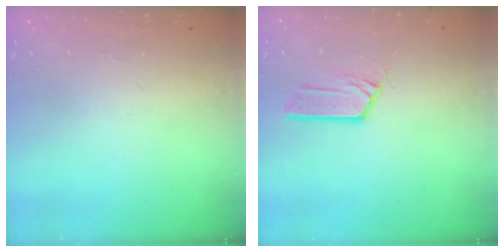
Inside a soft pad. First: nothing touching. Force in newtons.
{"total": 5.5, "press": 5.5, "slide": 0.3}